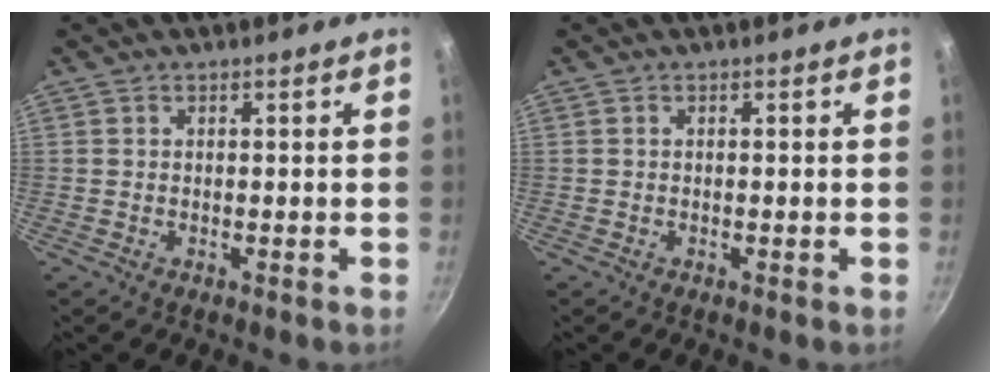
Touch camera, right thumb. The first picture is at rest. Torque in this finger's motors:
{"motor_torque": [-0.29, 0.04, -0.30, 0.10, 0.04]}